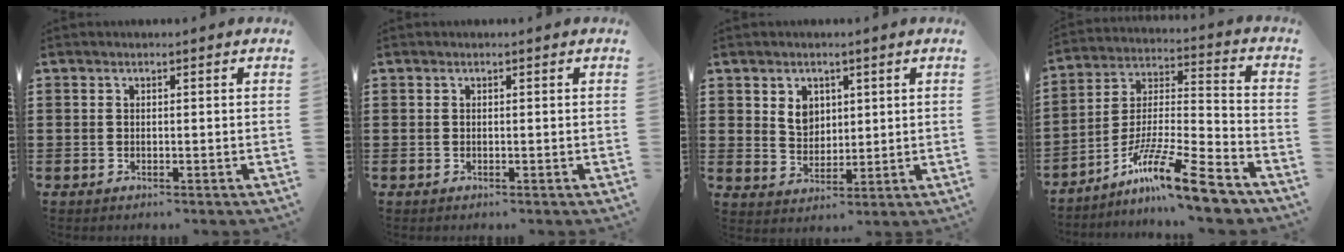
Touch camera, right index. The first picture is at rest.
{"total": 0.0}
{"total": 4.0, "force": [1.8, 3.2, 1.7], "torque": [-0.037, 0.008, 0.031]}
{"total": 13.6, "force": [-10.3, 1.0, 8.8], "torque": [-0.150, 0.018, -0.192]}